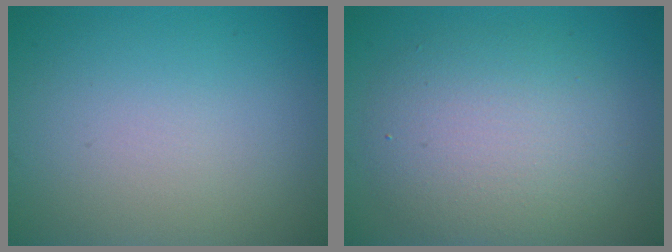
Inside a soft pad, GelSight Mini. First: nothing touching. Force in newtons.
{"total": 5.8, "press": 5.8, "slide": 0.2}